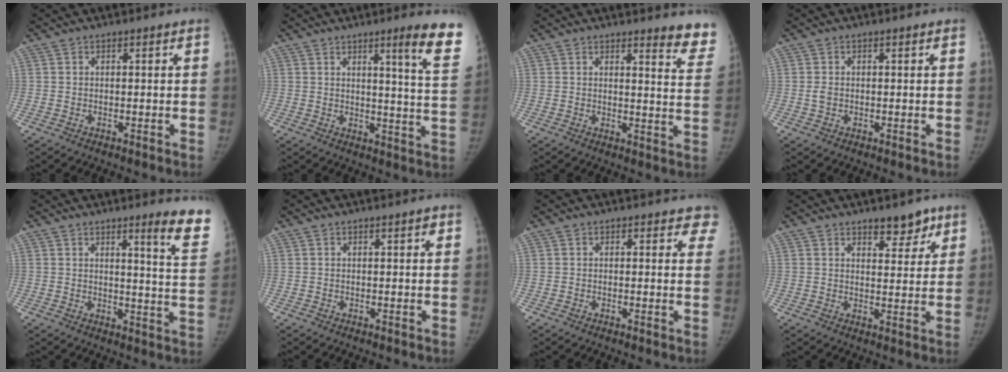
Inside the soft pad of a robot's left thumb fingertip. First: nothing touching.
{"total": 11.9, "force": [7.3, 0.2, 9.3], "torque": [-0.105, -0.047, 0.082]}
{"total": 8.7, "force": [7.9, 1.5, 3.1], "torque": [-0.003, -0.069, 0.069]}
{"total": 1.4, "force": [-0.1, 1.1, 0.9], "torque": [-0.014, 0.003, 0.002]}
{"total": 10.1, "force": [7.0, 0.3, 7.2], "torque": [-0.071, -0.051, 0.073]}
{"total": 0.7, "force": [0.4, 0.2, 0.5], "torque": [-0.002, 0.002, 0.003]}
{"total": 3.8, "force": [3.2, 1.8, 1.0], "torque": [0.026, -0.013, 0.016]}
{"total": 5.6, "force": [4.0, 2.5, 3.1], "torque": [-0.008, -0.025, 0.056]}